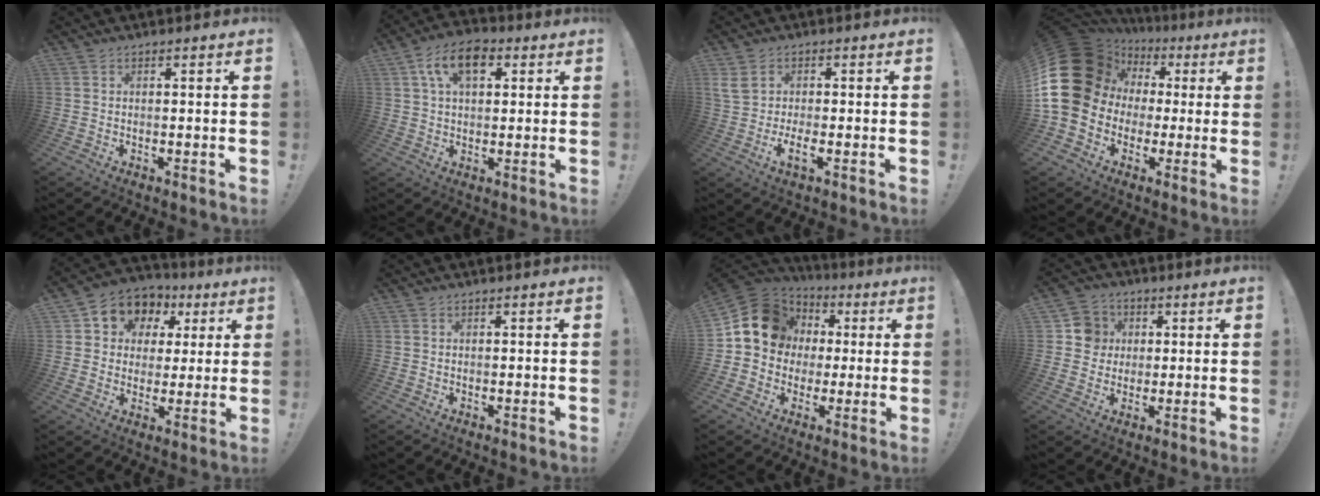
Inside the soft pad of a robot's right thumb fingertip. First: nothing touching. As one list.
[{"total": 10.6, "force": [3.9, 6.3, 7.6], "torque": [-0.118, 0.006, 0.072]}, {"total": 4.7, "force": [-0.6, 2.0, 4.2], "torque": [-0.088, -0.014, -0.013]}, {"total": 22.9, "force": [2.2, 18.7, 13.1], "torque": [-0.234, -0.008, 0.086]}, {"total": 8.2, "force": [2.5, 7.3, 2.8], "torque": [-0.042, -0.017, 0.051]}, {"total": 0.0}, {"total": 15.1, "force": [2.9, 13.0, 7.0], "torque": [-0.108, 0.005, 0.067]}, {"total": 8.0, "force": [1.5, 7.7, 1.6], "torque": [-0.017, -0.002, 0.032]}]